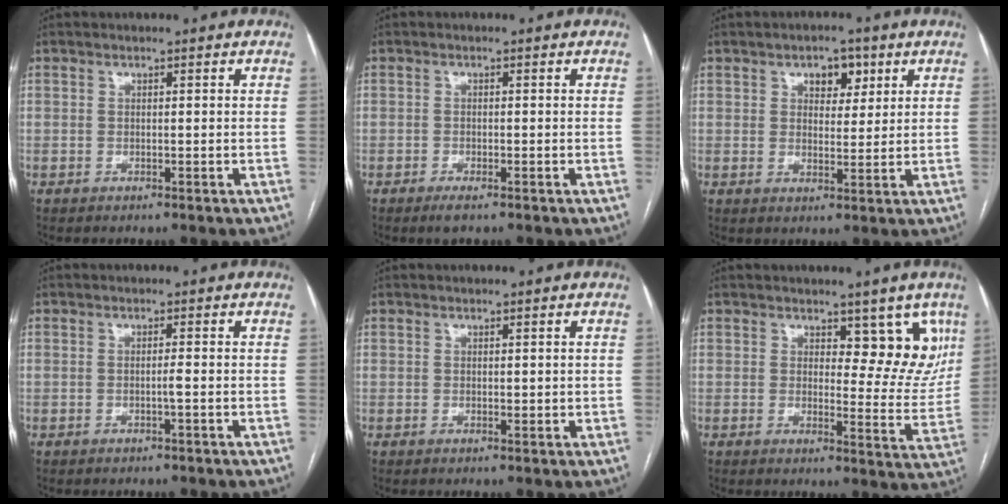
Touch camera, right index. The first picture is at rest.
{"total": 1.9, "force": [-1.3, 0.3, 1.3], "torque": [-0.025, -0.003, -0.022]}
{"total": 4.6, "force": [2.3, 2.7, 2.9], "torque": [-0.038, 0.009, 0.034]}
{"total": 0.9, "force": [-0.4, -0.2, 0.8], "torque": [-0.016, 0.000, -0.008]}
{"total": 0.7, "force": [0.3, 0.5, 0.5], "torque": [-0.007, -0.003, 0.003]}
{"total": 7.9, "force": [4.8, 3.9, 5.0], "torque": [-0.034, -0.011, 0.059]}